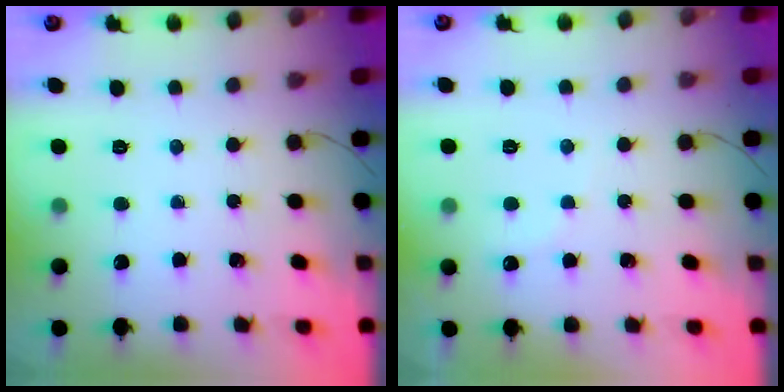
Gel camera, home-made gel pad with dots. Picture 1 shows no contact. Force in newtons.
{"total": 5.0, "press": 4.9, "slide": 1.0}